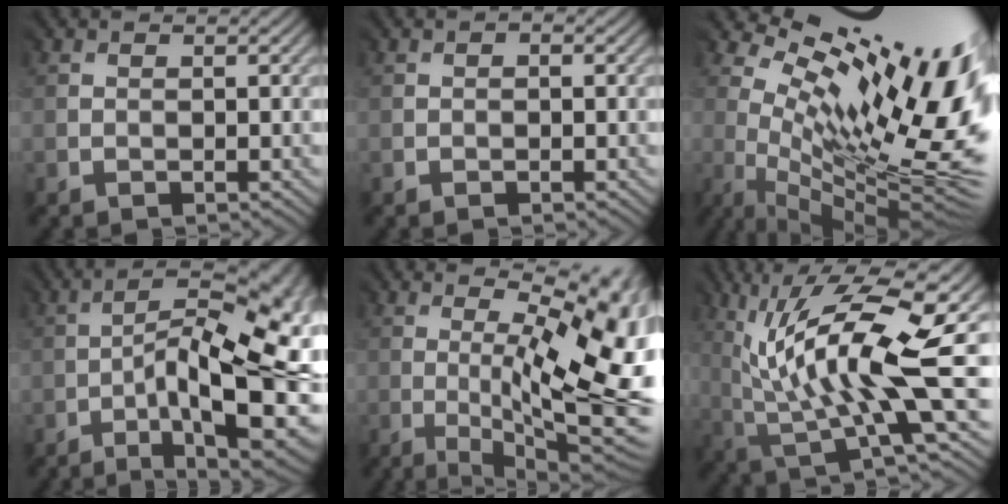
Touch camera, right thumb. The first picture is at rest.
{"total": 0.6, "force": [-0.2, 0.3, 0.5], "torque": [-0.004, -0.001, 0.001]}
{"total": 18.7, "force": [5.1, 7.7, 16.2], "torque": [-0.238, 0.004, 0.101]}
{"total": 17.3, "force": [-5.4, 5.4, 15.5], "torque": [-0.207, -0.010, -0.071]}
{"total": 18.8, "force": [-0.6, 6.3, 17.7], "torque": [-0.216, 0.008, 0.015]}
{"total": 16.8, "force": [2.3, 5.4, 15.8], "torque": [-0.278, 0.007, 0.049]}